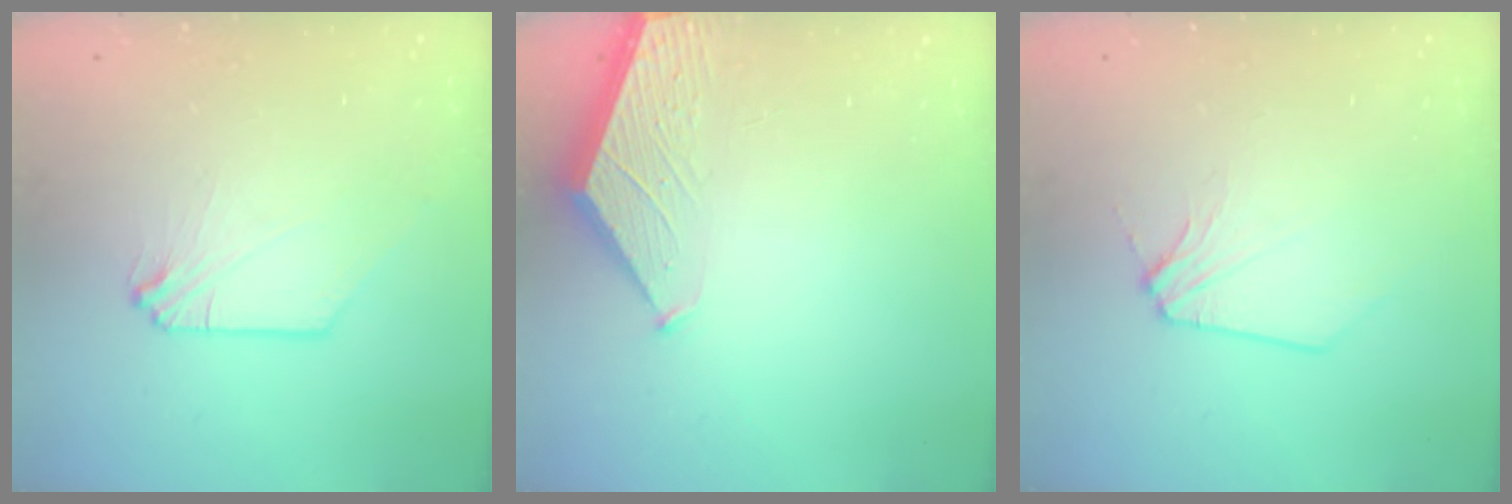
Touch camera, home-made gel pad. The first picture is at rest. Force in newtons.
{"total": 1.6, "press": 1.6, "slide": 0.2}
{"total": 2.3, "press": 2.2, "slide": 0.5}